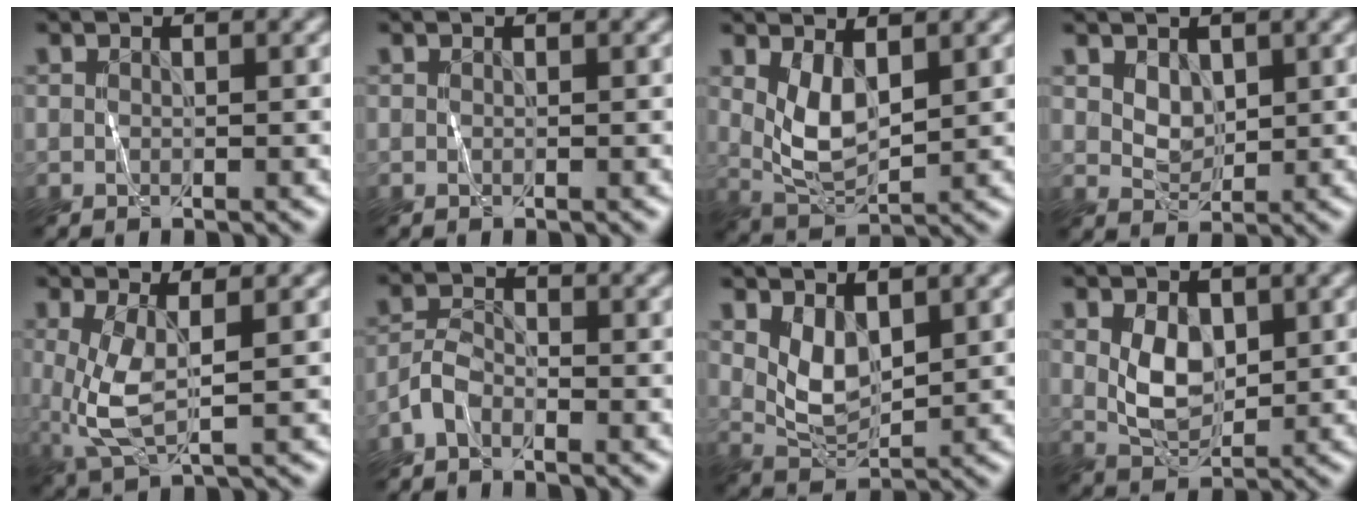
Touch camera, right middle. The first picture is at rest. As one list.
[{"total": 0.0}, {"total": 3.8, "force": [1.4, 1.7, 3.1], "torque": [-0.074, -0.008, 0.035]}, {"total": 1.7, "force": [1.0, 1.2, 0.6], "torque": [-0.020, -0.004, 0.027]}, {"total": 4.1, "force": [0.2, 1.4, 3.9], "torque": [-0.095, -0.005, 0.009]}, {"total": 2.1, "force": [-1.5, 1.0, 1.1], "torque": [-0.025, 0.008, -0.036]}, {"total": 3.1, "force": [1.6, 1.6, 2.1], "torque": [-0.054, -0.008, 0.038]}, {"total": 3.2, "force": [0.8, 2.2, 2.2], "torque": [-0.054, -0.003, 0.023]}]